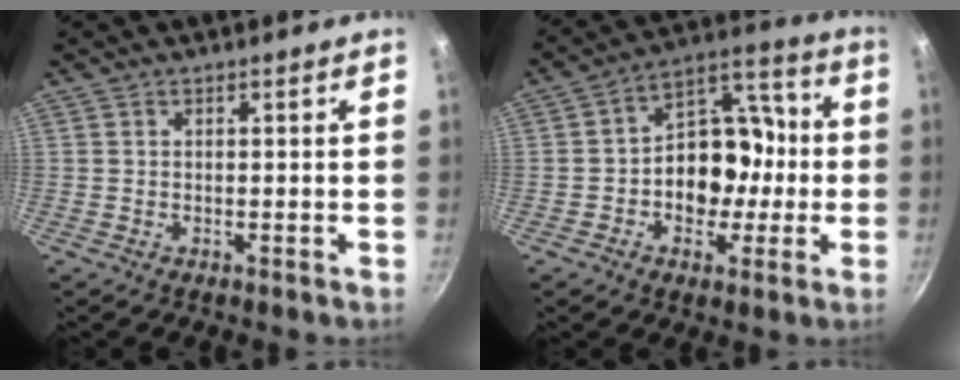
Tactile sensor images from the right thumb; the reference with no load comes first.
{"total": 14.2, "force": [-2.1, 10.7, 9.1], "torque": [-0.075, 0.049, -0.040]}